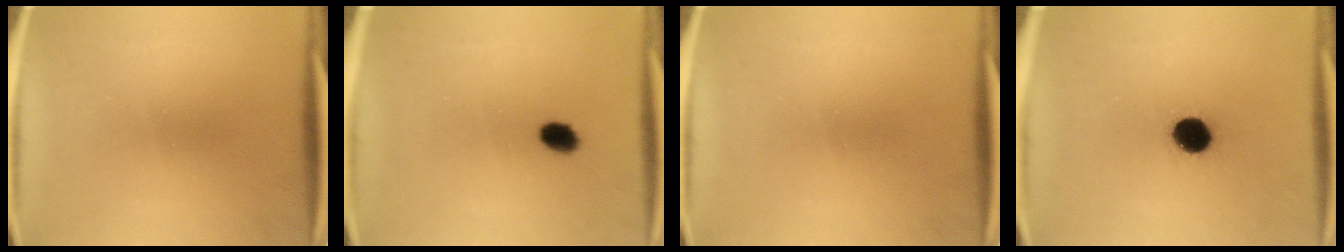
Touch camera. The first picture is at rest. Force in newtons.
{"total": 3.2}
{"total": 0.0}
{"total": 9.1}